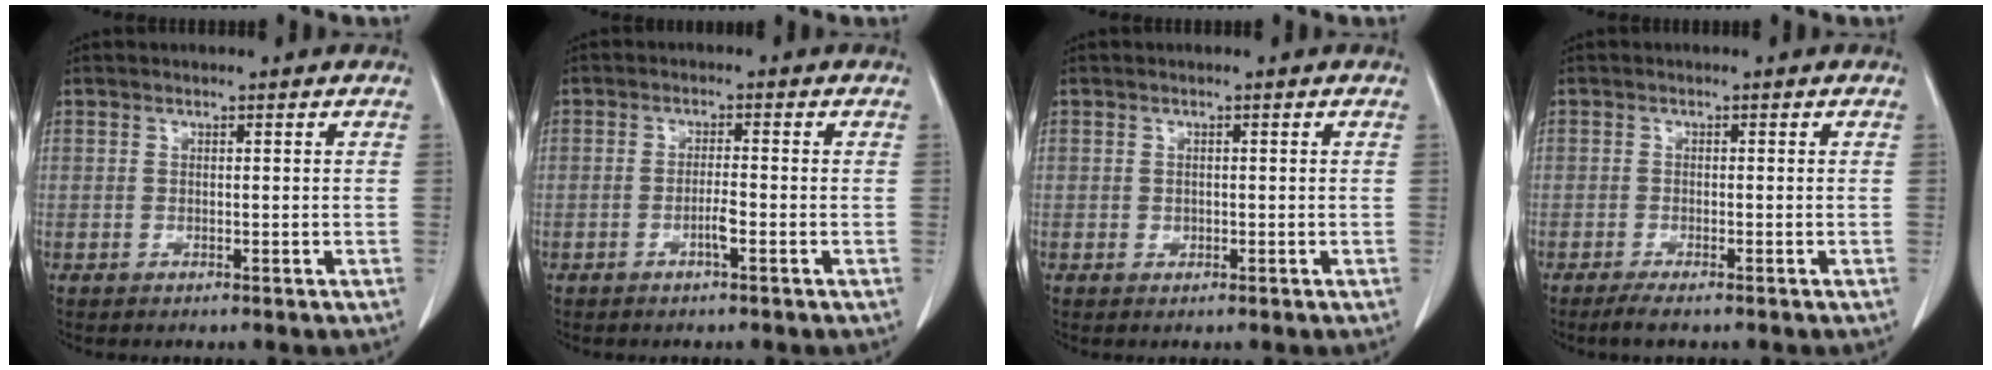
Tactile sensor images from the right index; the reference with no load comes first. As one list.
[{"total": 5.3, "force": [-2.2, 0.4, 4.8], "torque": [-0.095, 0.002, -0.041]}, {"total": 0.6, "force": [-0.2, 0.5, 0.3], "torque": [-0.006, 0.001, -0.002]}, {"total": 2.5, "force": [-1.9, 0.1, 1.6], "torque": [-0.031, -0.007, -0.033]}]